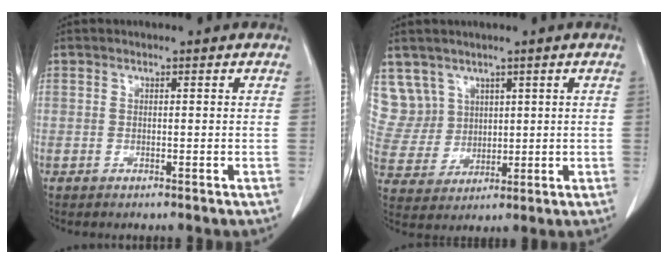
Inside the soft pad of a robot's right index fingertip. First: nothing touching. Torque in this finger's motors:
{"motor_torque": [-0.34, 0.45, -0.17, -0.04]}